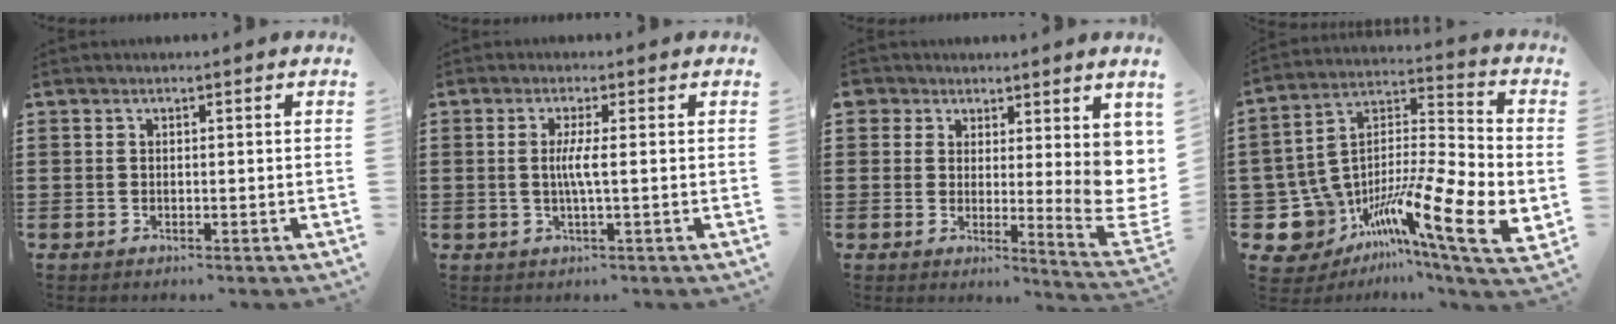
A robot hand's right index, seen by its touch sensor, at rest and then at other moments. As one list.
[{"total": 3.2, "force": [-0.1, -0.2, 3.2], "torque": [-0.067, -0.011, -0.006]}, {"total": 7.5, "force": [3.5, 4.4, 5.0], "torque": [-0.063, -0.030, 0.071]}, {"total": 15.2, "force": [-6.5, 5.8, 12.4], "torque": [-0.240, -0.013, -0.107]}]